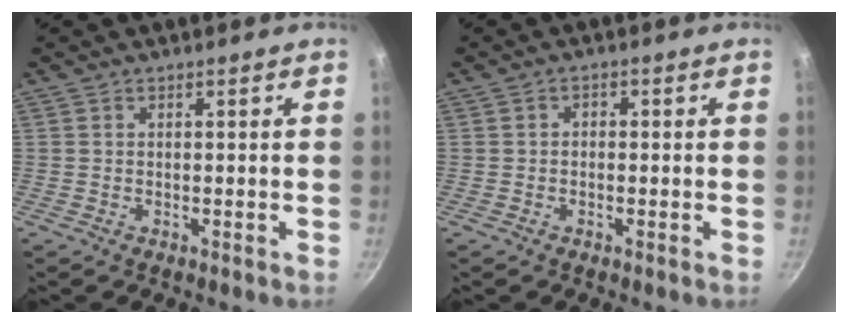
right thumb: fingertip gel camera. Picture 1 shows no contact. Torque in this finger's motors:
{"motor_torque": [0.33, -0.26, -0.11, -0.15, 0.02]}